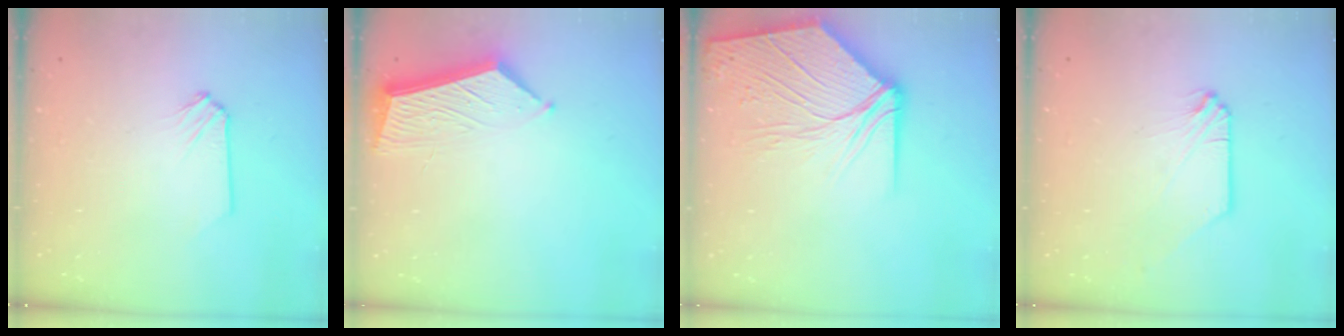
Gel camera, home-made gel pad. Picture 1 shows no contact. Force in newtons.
{"total": 7.5, "press": 7.5, "slide": 0.8}
{"total": 15.4, "press": 15.2, "slide": 2.5}
{"total": 0.0}